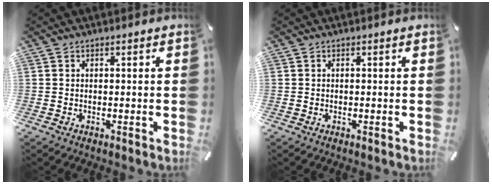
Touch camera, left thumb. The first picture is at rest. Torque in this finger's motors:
{"motor_torque": [-0.06, 0.06, 0.00, 0.00, 0.00]}